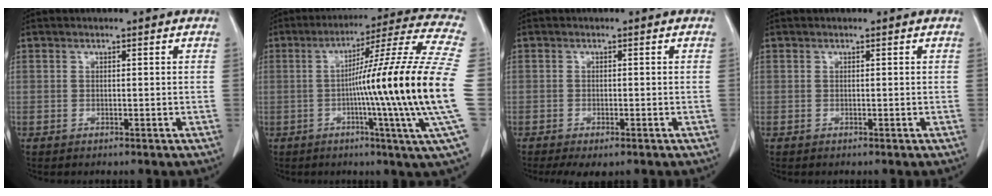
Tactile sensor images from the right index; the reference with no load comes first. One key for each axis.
{"total": 21.8, "fx": -2.6, "fy": -3.2, "fz": 21.4, "tx": -0.282, "ty": -0.006, "tz": -0.064}
{"total": 3.6, "fx": -2.4, "fy": 1.2, "fz": 2.4, "tx": -0.040, "ty": -0.009, "tz": -0.034}
{"total": 0.0}